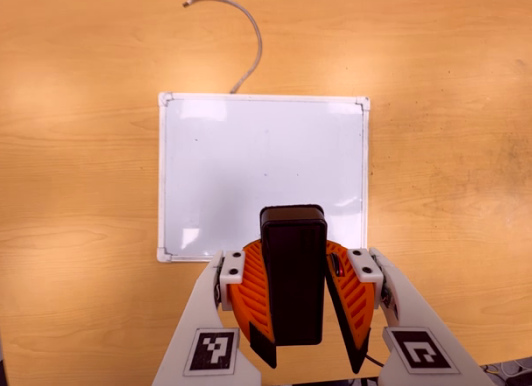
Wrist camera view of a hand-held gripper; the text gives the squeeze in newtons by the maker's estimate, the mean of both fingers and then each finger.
{"total": 10.0, "left": 10.0, "right": 10.1}